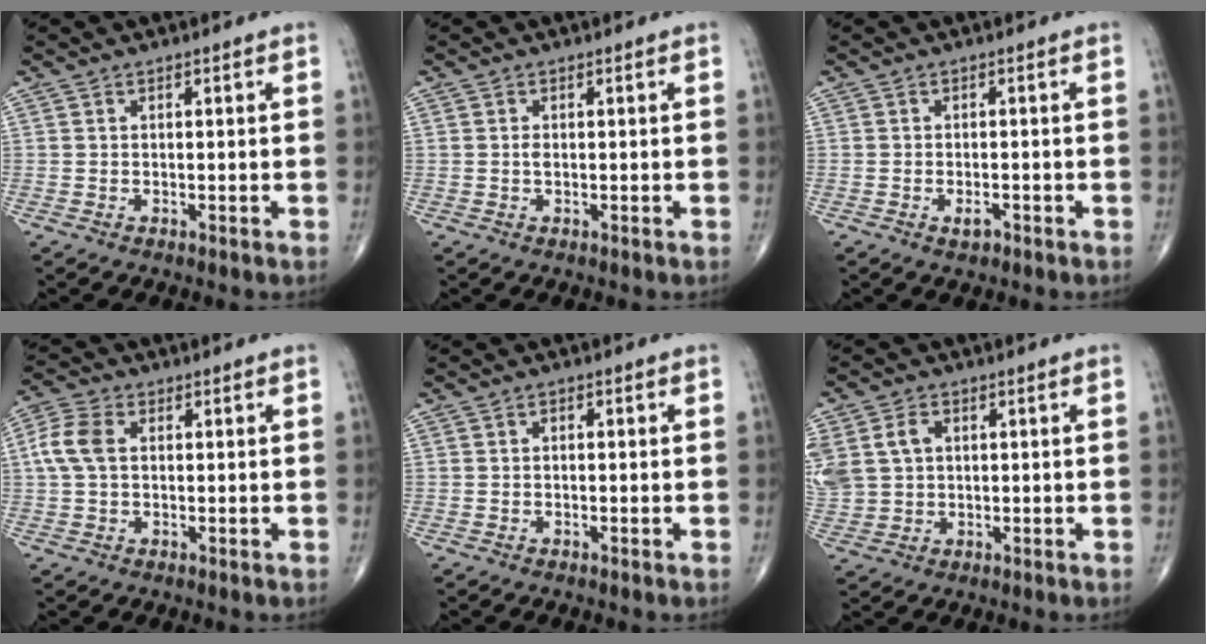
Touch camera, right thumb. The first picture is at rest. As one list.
[{"total": 0.9, "force": [0.0, 0.5, 0.7], "torque": [-0.015, 0.001, 0.000]}, {"total": 1.7, "force": [-1.0, 0.8, 1.1], "torque": [-0.016, 0.003, -0.016]}, {"total": 6.4, "force": [0.9, 4.1, 4.8], "torque": [-0.118, 0.017, 0.013]}, {"total": 0.9, "force": [0.1, 0.5, 0.7], "torque": [-0.010, 0.004, -0.001]}, {"total": 13.8, "force": [2.9, 11.0, 7.9], "torque": [-0.206, 0.021, 0.071]}]